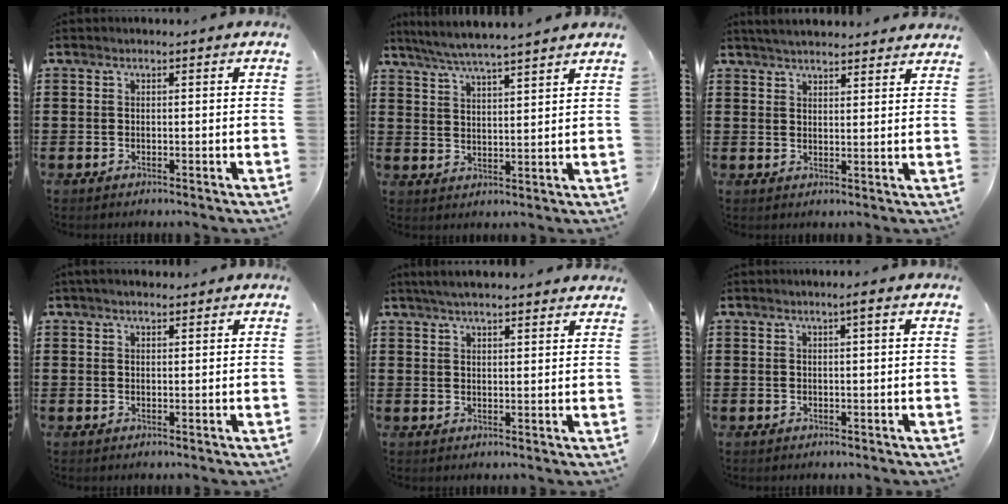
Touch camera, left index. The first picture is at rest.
{"total": 5.1, "force": [4.6, -0.4, 2.0], "torque": [-0.052, -0.021, 0.081]}
{"total": 3.5, "force": [3.5, 0.0, 0.6], "torque": [-0.020, -0.007, 0.065]}
{"total": 1.4, "force": [1.2, 0.5, 0.6], "torque": [-0.013, 0.004, 0.021]}
{"total": 3.6, "force": [3.3, 0.1, 1.3], "torque": [-0.033, 0.000, 0.062]}
{"total": 1.2, "force": [0.5, -0.1, 1.1], "torque": [-0.019, 0.000, 0.009]}